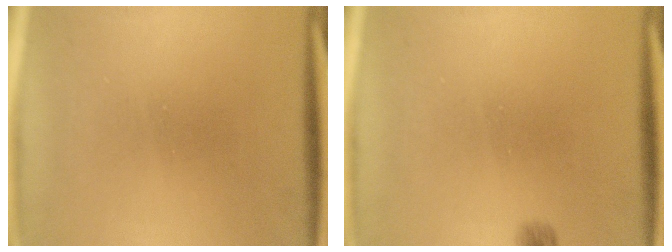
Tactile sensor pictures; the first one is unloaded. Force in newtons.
{"total": 1.3}